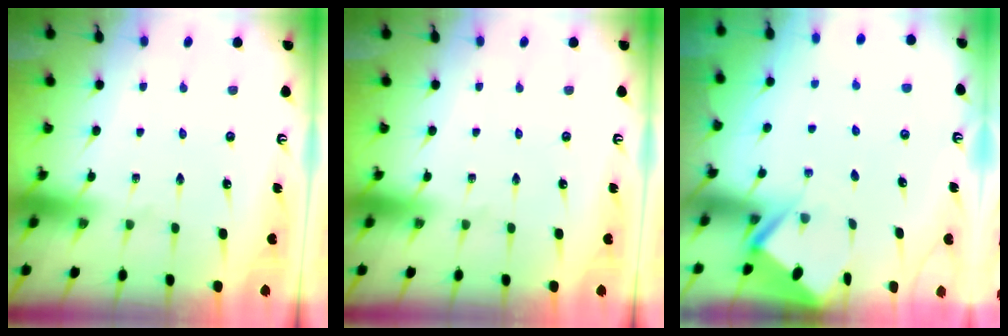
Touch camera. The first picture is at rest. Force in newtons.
{"total": 0.0}
{"total": 2.6, "press": 2.6, "slide": 0.1}